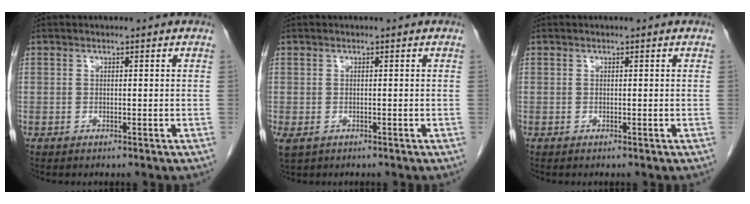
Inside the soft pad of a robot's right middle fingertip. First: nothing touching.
{"total": 2.2, "force": [-1.0, 1.4, 1.4], "torque": [-0.035, -0.007, -0.009]}
{"total": 0.0}